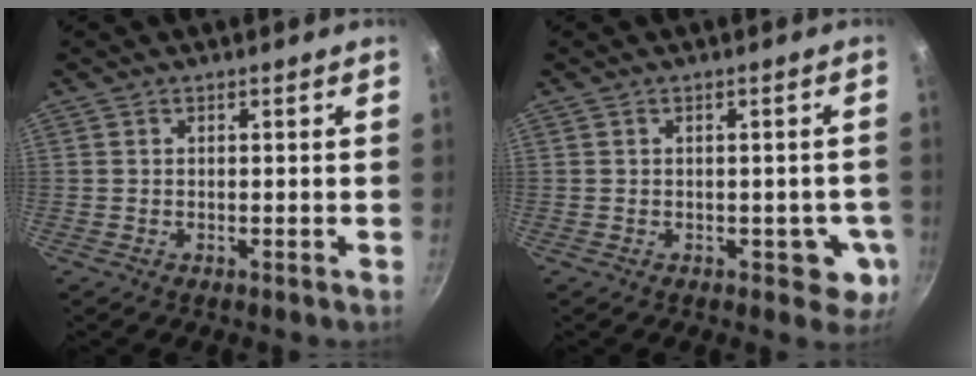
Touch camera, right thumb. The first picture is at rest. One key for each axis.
{"total": 4.8, "fx": -0.9, "fy": 3.2, "fz": 3.4, "tx": -0.011, "ty": 0.004, "tz": -0.009}